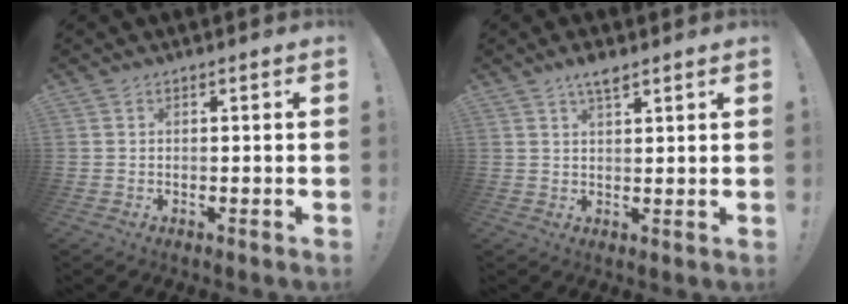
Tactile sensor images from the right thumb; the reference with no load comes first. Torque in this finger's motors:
{"motor_torque": [-0.10, 0.90, 0.28, 0.29, 0.00]}